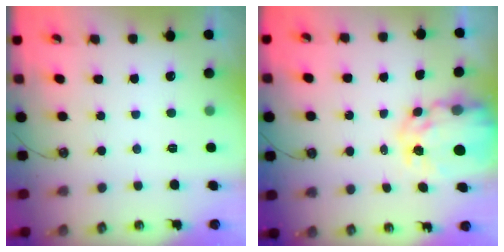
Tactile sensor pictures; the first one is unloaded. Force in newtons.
{"total": 9.3, "press": 9.3, "slide": 0.8}